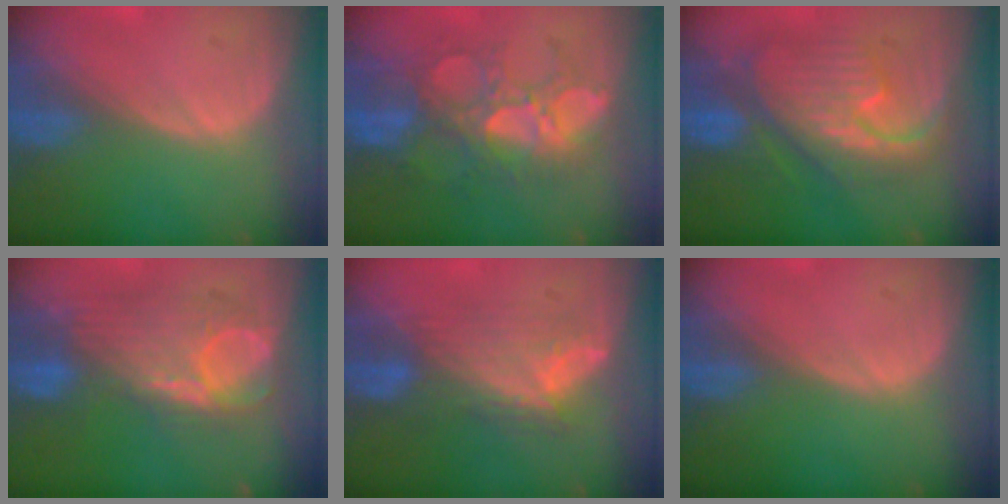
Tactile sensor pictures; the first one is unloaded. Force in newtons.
{"total": 10.9, "press": 9.6, "slide": 5.2}
{"total": 10.3, "press": 10.2, "slide": 0.9}
{"total": 8.7, "press": 8.7, "slide": 0.8}
{"total": 7.4, "press": 7.1, "slide": 1.9}
{"total": 0.0}